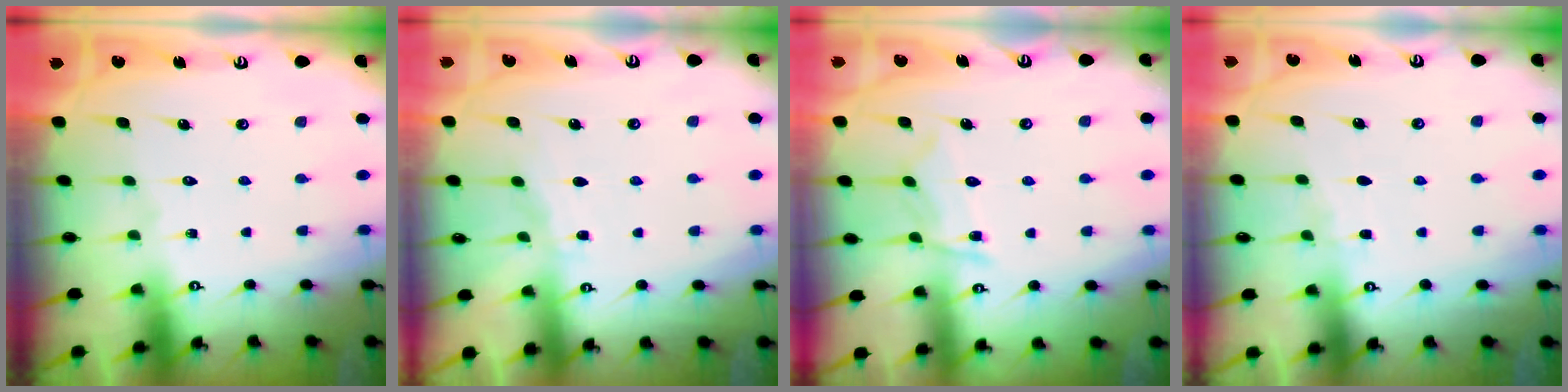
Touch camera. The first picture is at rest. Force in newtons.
{"total": 3.9, "press": 3.9, "slide": 0.5}
{"total": 8.6, "press": 8.6, "slide": 0.9}
{"total": 3.7, "press": 3.7, "slide": 0.3}